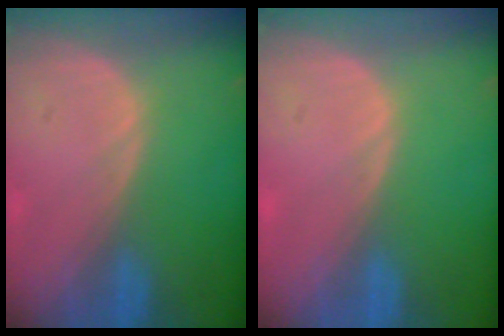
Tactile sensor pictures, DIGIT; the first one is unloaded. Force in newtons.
{"total": 0.0}